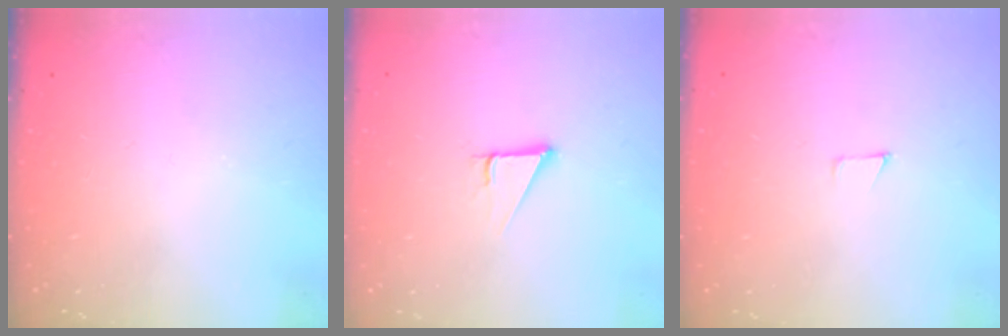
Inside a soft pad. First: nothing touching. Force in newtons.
{"total": 3.0, "press": 3.0, "slide": 0.2}
{"total": 2.7, "press": 2.7, "slide": 0.2}